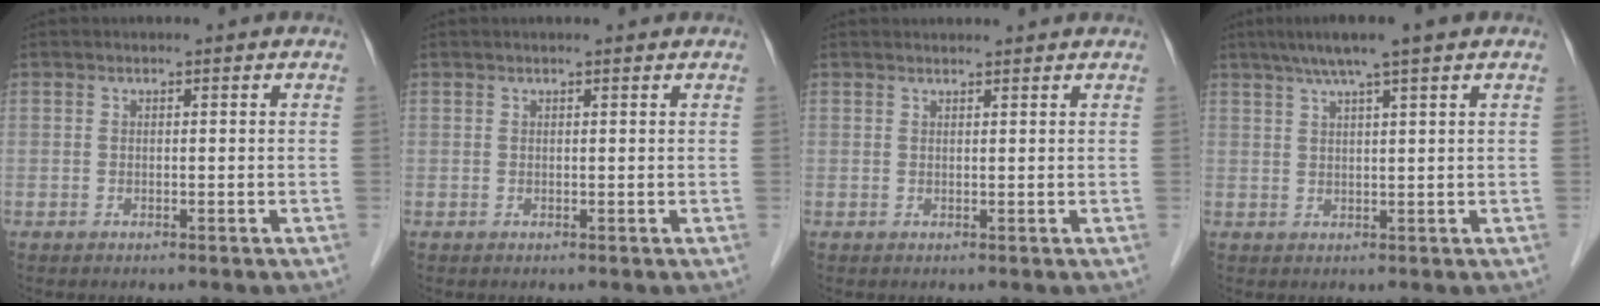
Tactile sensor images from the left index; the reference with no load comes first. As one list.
[{"total": 2.3, "force": [2.1, 0.2, 1.0], "torque": [-0.012, 0.018, 0.025]}, {"total": 3.2, "force": [3.1, 0.2, 0.5], "torque": [-0.012, 0.019, 0.039]}, {"total": 6.6, "force": [4.6, -0.6, 4.6], "torque": [-0.079, 0.023, 0.078]}]